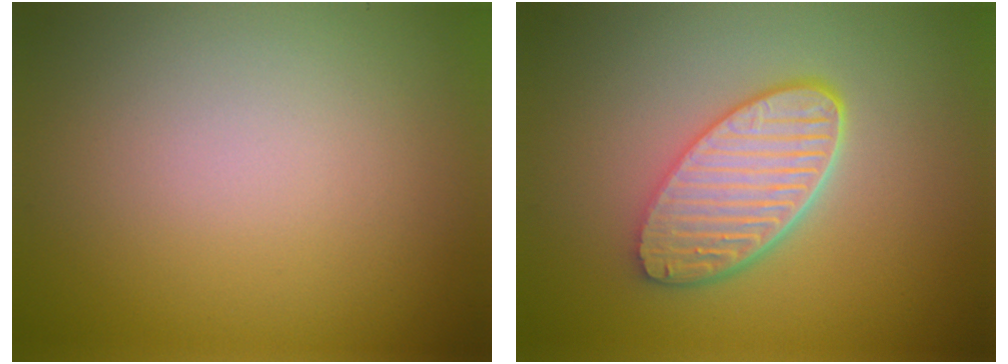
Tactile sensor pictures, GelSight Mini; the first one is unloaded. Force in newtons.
{"total": 5.8, "press": 4.5, "slide": 3.6}